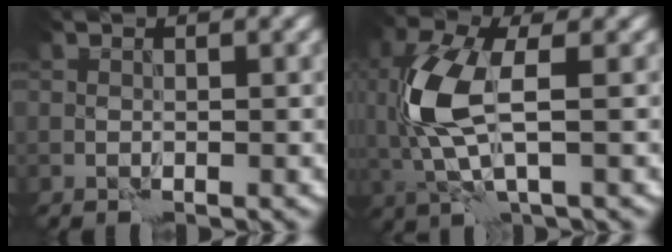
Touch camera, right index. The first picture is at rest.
{"total": 6.5, "force": [0.5, 2.5, 5.9], "torque": [-0.156, -0.001, 0.008]}